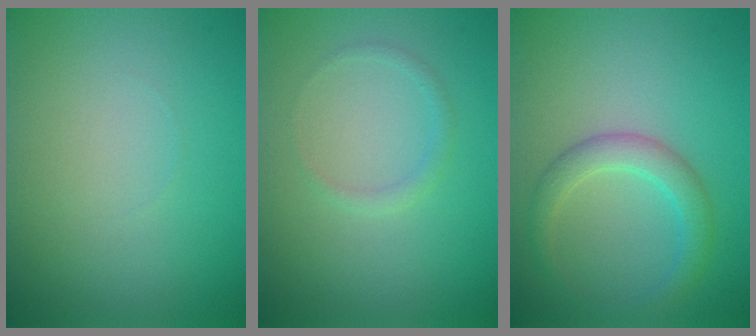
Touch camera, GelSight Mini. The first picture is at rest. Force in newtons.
{"total": 0.9, "press": 0.9, "slide": 0.1}
{"total": 3.0, "press": 3.0, "slide": 0.1}